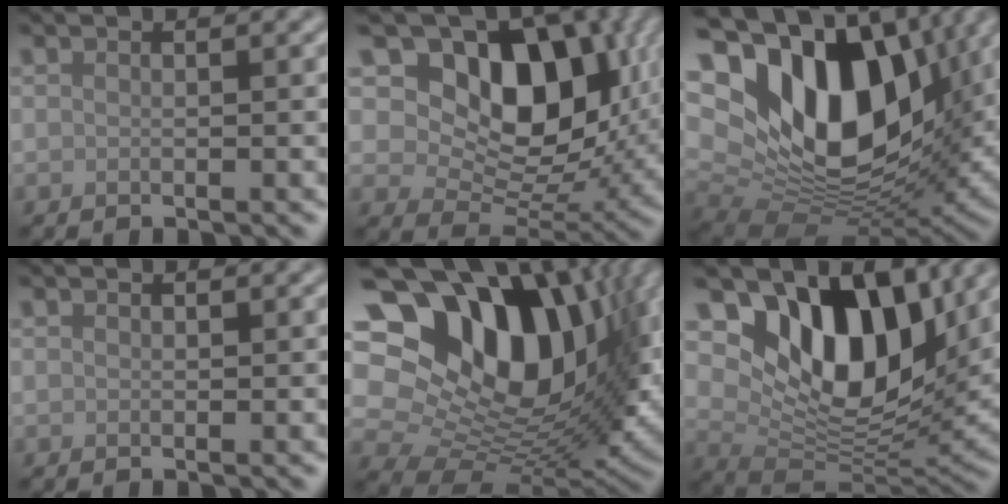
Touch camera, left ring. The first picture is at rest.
{"total": 11.8, "force": [4.0, 8.1, 7.7], "torque": [-0.109, -0.010, 0.065]}
{"total": 18.8, "force": [5.6, 11.7, 13.6], "torque": [-0.242, 0.001, 0.111]}
{"total": 0.0}
{"total": 18.8, "force": [6.1, 12.4, 12.7], "torque": [-0.235, 0.024, 0.112]}
{"total": 10.7, "force": [5.2, 6.2, 7.0], "torque": [-0.109, -0.014, 0.090]}